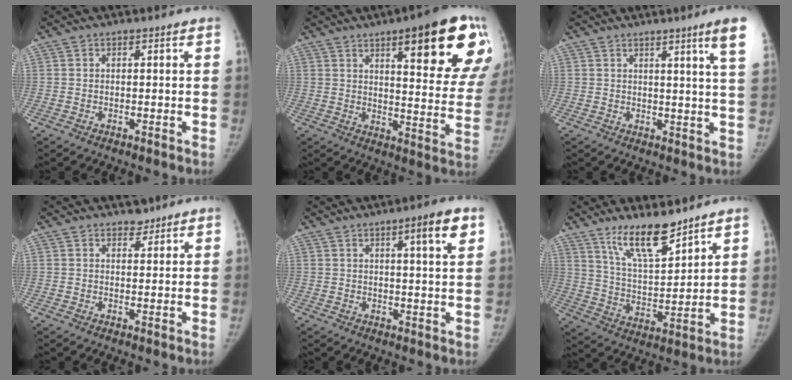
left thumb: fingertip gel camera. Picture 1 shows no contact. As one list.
[{"total": 23.7, "force": [12.2, 6.1, 19.4], "torque": [-0.205, -0.040, 0.158]}, {"total": 7.7, "force": [4.6, -1.2, 6.0], "torque": [-0.078, -0.028, 0.049]}, {"total": 1.8, "force": [1.5, 1.0, 0.2], "torque": [0.014, -0.009, 0.019]}, {"total": 6.0, "force": [3.1, 0.6, 5.2], "torque": [-0.065, -0.012, 0.041]}, {"total": 11.9, "force": [9.0, 3.2, 7.1], "torque": [-0.102, -0.066, 0.172]}]